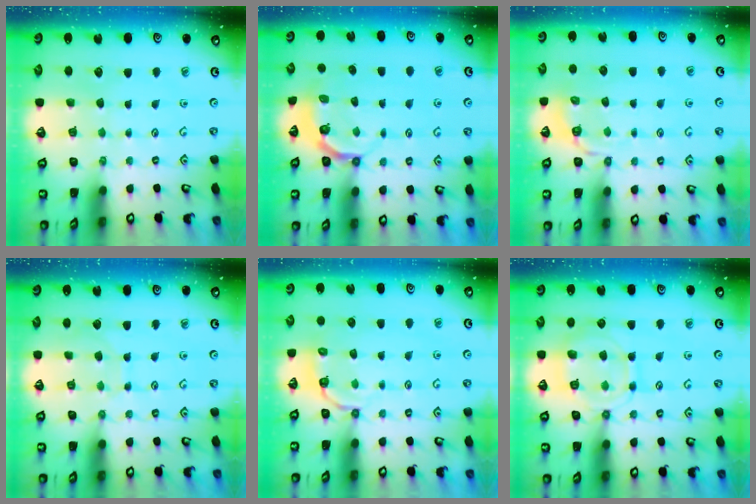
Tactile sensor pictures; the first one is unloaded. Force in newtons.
{"total": 4.5, "press": 3.7, "slide": 2.6}
{"total": 3.4, "press": 2.9, "slide": 1.8}
{"total": 6.0, "press": 6.0, "slide": 0.2}
{"total": 4.1, "press": 3.6, "slide": 1.9}
{"total": 12.1, "press": 12.0, "slide": 1.4}